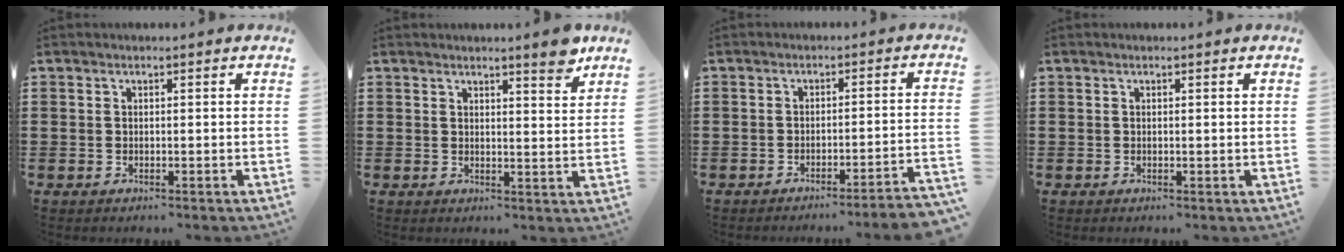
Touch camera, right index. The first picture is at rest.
{"total": 3.9, "force": [3.4, 0.3, 1.9], "torque": [-0.030, -0.009, 0.058]}
{"total": 2.9, "force": [-2.7, -0.5, 1.1], "torque": [-0.021, -0.006, -0.058]}
{"total": 0.0}